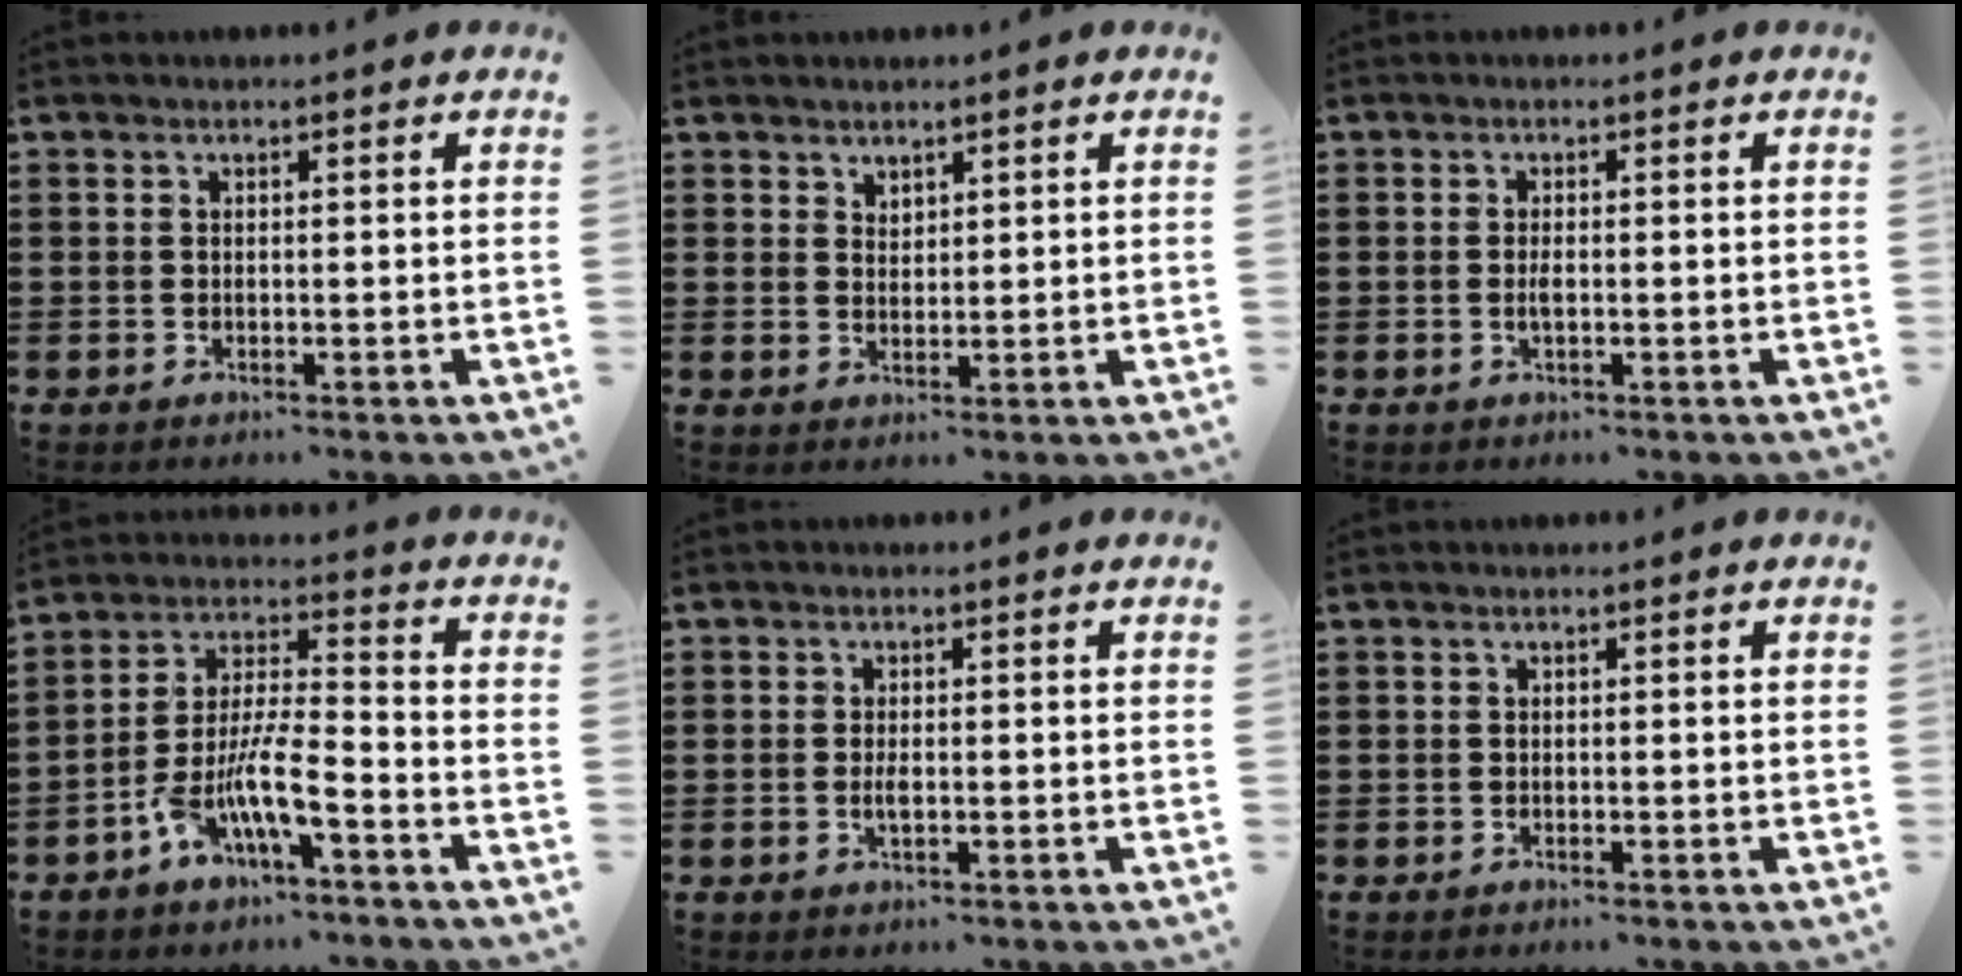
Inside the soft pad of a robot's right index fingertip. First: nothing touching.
{"total": 1.8, "force": [1.6, 0.8, -0.1], "torque": [-0.002, 0.004, 0.033]}
{"total": 1.4, "force": [-0.2, 0.4, 1.4], "torque": [-0.026, -0.002, -0.003]}
{"total": 9.3, "force": [-5.3, 2.4, 7.3], "torque": [-0.150, 0.001, -0.099]}
{"total": 1.6, "force": [-0.3, 0.6, 1.4], "torque": [-0.026, -0.002, -0.006]}
{"total": 0.0}